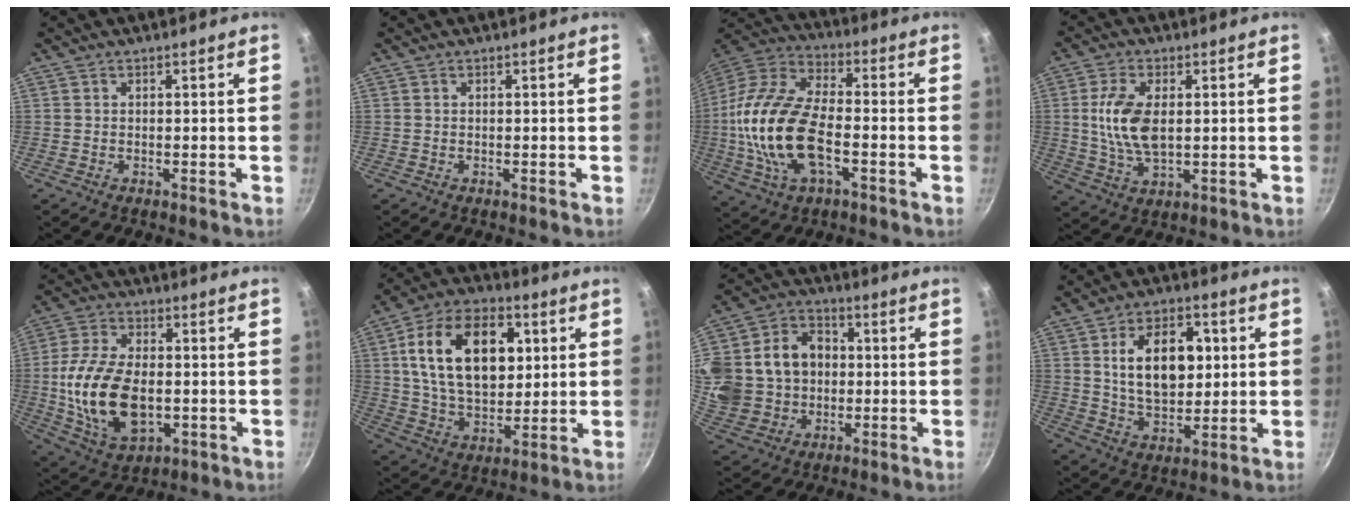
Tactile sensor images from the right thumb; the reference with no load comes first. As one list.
[{"total": 0.0}, {"total": 21.2, "force": [-3.7, 10.9, 17.8], "torque": [-0.352, 0.031, -0.082]}, {"total": 10.2, "force": [1.2, 5.4, 8.6], "torque": [-0.171, -0.005, 0.026]}, {"total": 18.1, "force": [-1.7, 10.9, 14.3], "torque": [-0.268, 0.008, -0.021]}, {"total": 21.7, "force": [5.2, 13.6, 16.1], "torque": [-0.248, 0.001, 0.086]}, {"total": 21.3, "force": [2.1, 17.7, 11.6], "torque": [-0.242, 0.030, 0.048]}, {"total": 15.5, "force": [2.9, 9.8, 11.6], "torque": [-0.151, -0.007, 0.052]}]